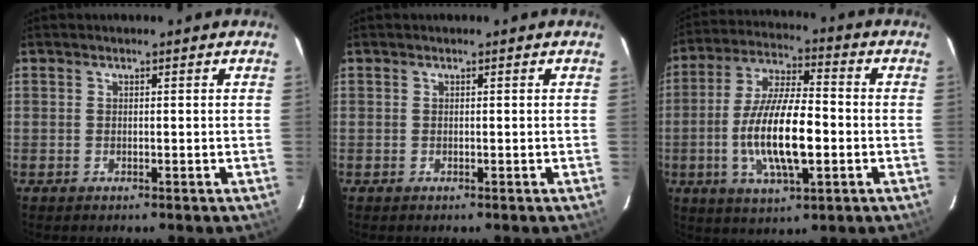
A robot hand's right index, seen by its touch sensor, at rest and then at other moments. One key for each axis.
{"total": 0.0}
{"total": 15.2, "fx": -3.1, "fy": 4.6, "fz": 14.1, "tx": -0.280, "ty": -0.005, "tz": -0.056}